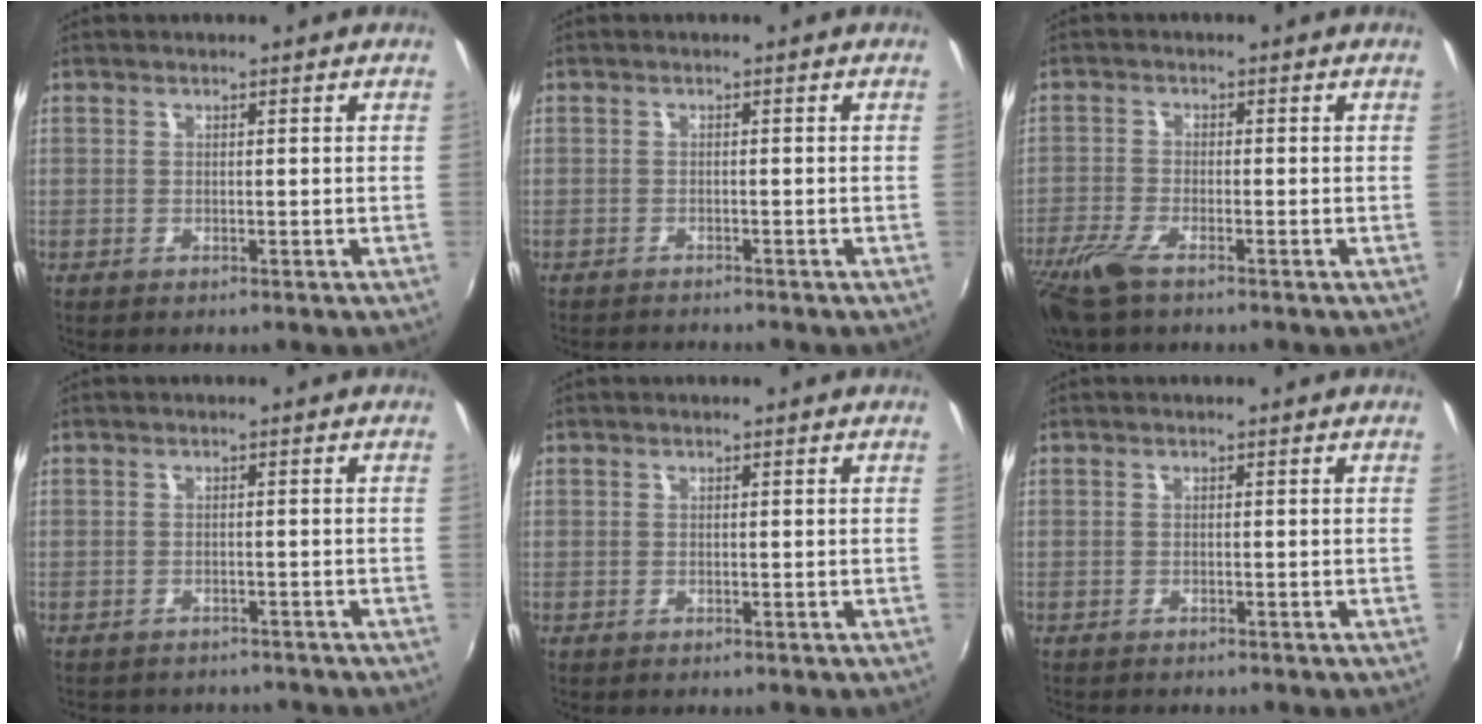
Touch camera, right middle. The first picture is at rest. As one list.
[{"total": 3.2, "force": [-3.1, 0.1, 0.7], "torque": [-0.026, -0.015, -0.055]}, {"total": 7.5, "force": [-5.2, 2.0, 5.0], "torque": [-0.129, -0.023, -0.106]}, {"total": 5.5, "force": [-4.9, 2.0, 1.5], "torque": [-0.037, -0.016, -0.068]}, {"total": 0.0}, {"total": 1.5, "force": [-1.4, 0.4, 0.3], "torque": [-0.011, -0.009, -0.021]}]